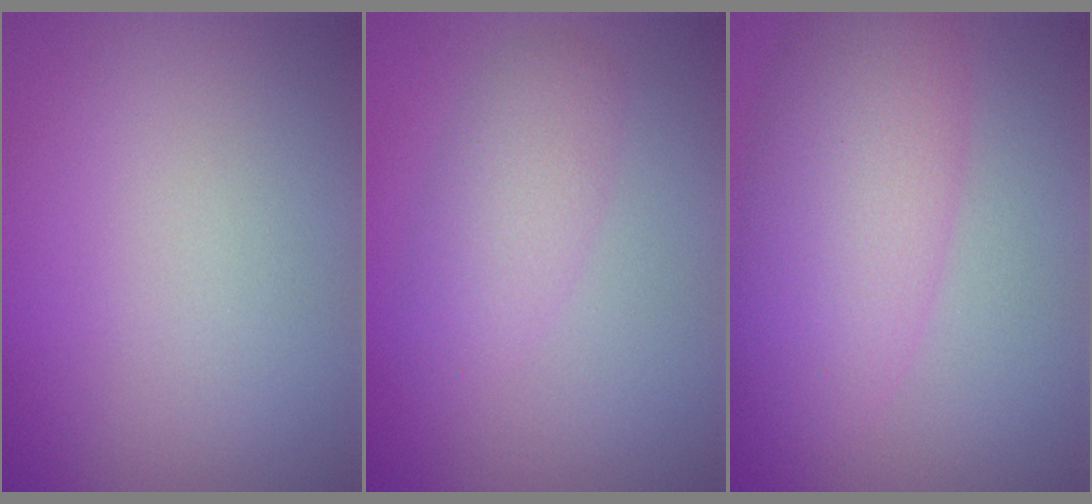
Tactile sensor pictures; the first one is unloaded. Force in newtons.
{"total": 2.8, "press": 2.8, "slide": 0.1}
{"total": 6.7, "press": 6.7, "slide": 0.1}